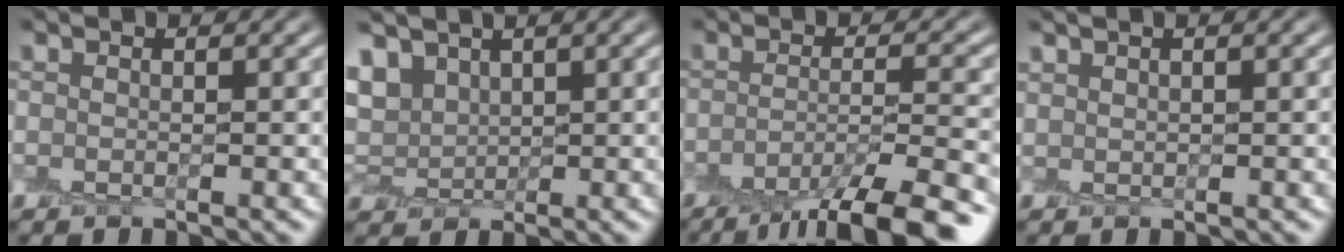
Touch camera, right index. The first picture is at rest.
{"total": 3.0, "force": [2.2, 1.8, 0.8], "torque": [-0.015, 0.007, 0.043]}
{"total": 8.7, "force": [-6.0, 1.8, 6.0], "torque": [-0.087, -0.003, -0.093]}
{"total": 0.6, "force": [0.5, 0.3, -0.1], "torque": [0.005, -0.002, 0.012]}